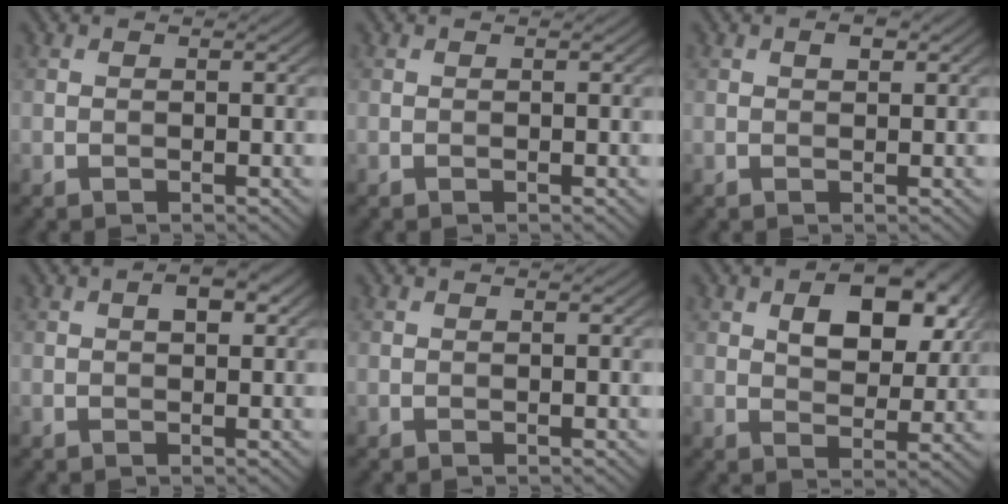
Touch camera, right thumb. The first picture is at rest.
{"total": 0.0}
{"total": 1.4, "force": [0.6, 0.7, 1.0], "torque": [-0.014, 0.002, 0.010]}
{"total": 2.4, "force": [0.7, 1.2, 1.9], "torque": [-0.026, 0.004, 0.009]}
{"total": 0.0}
{"total": 9.3, "force": [3.4, 5.3, 6.8], "torque": [-0.108, -0.002, 0.051]}